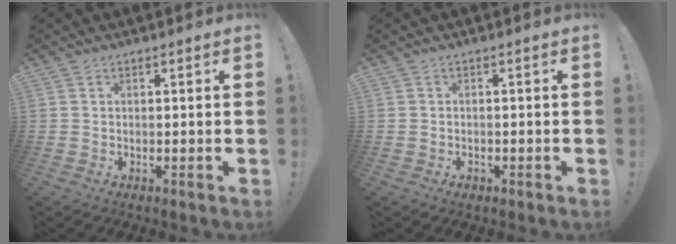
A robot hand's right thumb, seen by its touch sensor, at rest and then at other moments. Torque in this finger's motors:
{"motor_torque": [-0.18, 0.33, 0.04, -0.04, -0.01]}